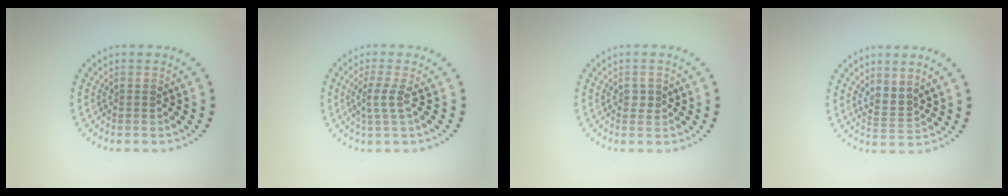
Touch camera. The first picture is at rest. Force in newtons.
{"total": 2.1, "press": 1.6, "slide": 1.4}
{"total": 1.0, "press": 1.0, "slide": 0.1}
{"total": 2.1, "press": 1.5, "slide": 1.5}